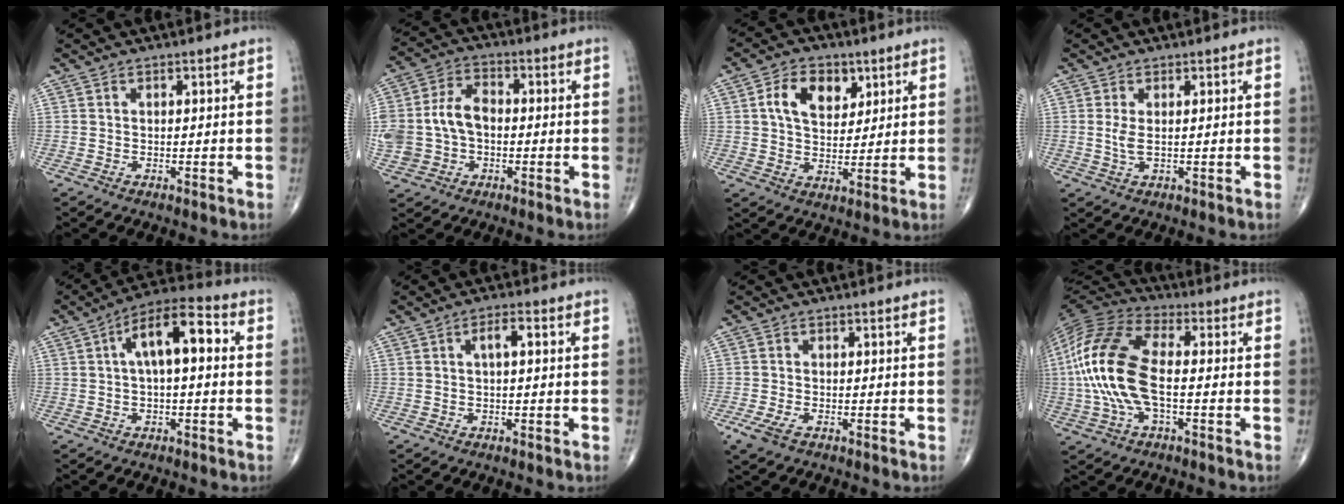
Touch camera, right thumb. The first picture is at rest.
{"total": 13.3, "force": [-1.0, 9.7, 9.1], "torque": [-0.194, 0.030, -0.016]}
{"total": 9.3, "force": [3.4, 6.2, 6.0], "torque": [-0.077, -0.009, 0.059]}
{"total": 2.4, "force": [0.3, 0.8, 2.2], "torque": [-0.054, -0.005, 0.010]}
{"total": 11.2, "force": [1.8, 4.7, 10.0], "torque": [-0.162, 0.037, 0.019]}
{"total": 3.1, "force": [0.6, 1.1, 2.8], "torque": [-0.048, 0.010, 0.008]}
{"total": 3.3, "force": [-1.7, 1.6, 2.4], "torque": [-0.058, -0.003, -0.031]}
{"total": 17.6, "force": [-1.3, 7.9, 15.7], "torque": [-0.344, 0.028, -0.027]}